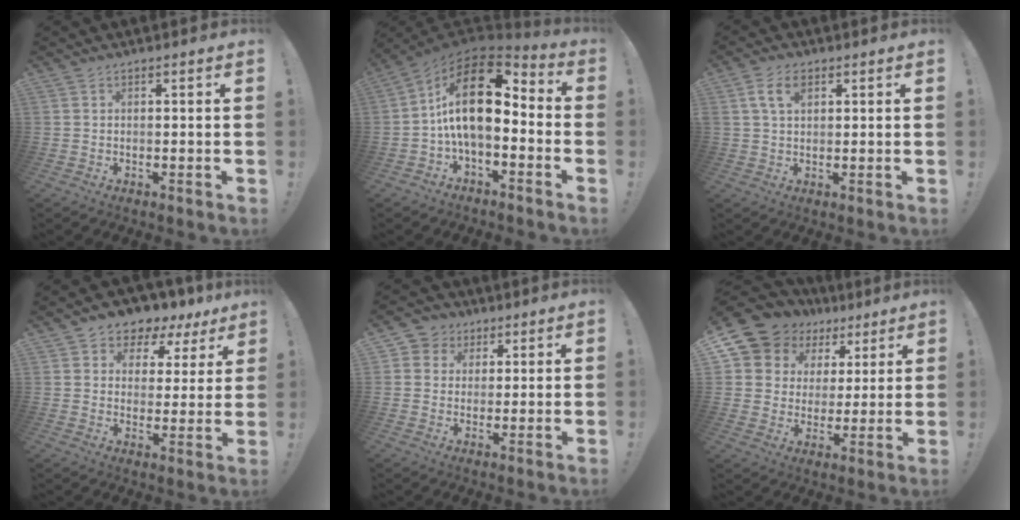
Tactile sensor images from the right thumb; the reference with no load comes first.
{"total": 18.2, "force": [2.9, 8.7, 15.7], "torque": [-0.290, -0.006, 0.053]}
{"total": 5.5, "force": [2.2, 2.9, 4.1], "torque": [-0.074, 0.003, 0.039]}
{"total": 5.5, "force": [3.4, 4.3, 1.0], "torque": [-0.015, -0.033, 0.065]}
{"total": 5.7, "force": [1.4, 5.4, 0.9], "torque": [-0.015, -0.003, 0.029]}
{"total": 10.5, "force": [6.4, 8.0, 2.6], "torque": [-0.055, -0.049, 0.128]}